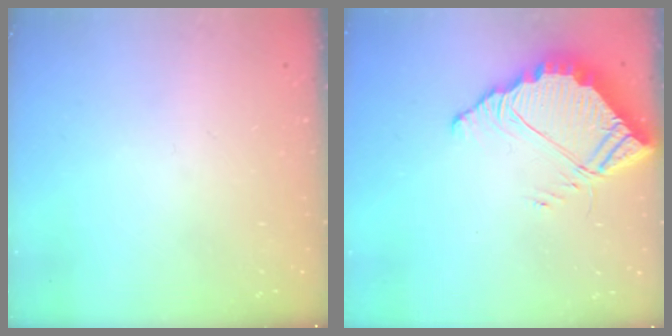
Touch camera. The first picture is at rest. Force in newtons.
{"total": 8.9, "press": 8.9, "slide": 0.6}